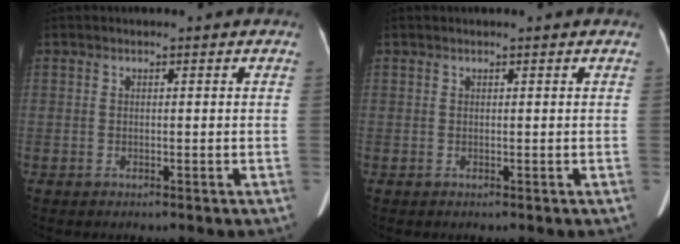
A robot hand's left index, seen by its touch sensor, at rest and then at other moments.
{"total": 0.0}